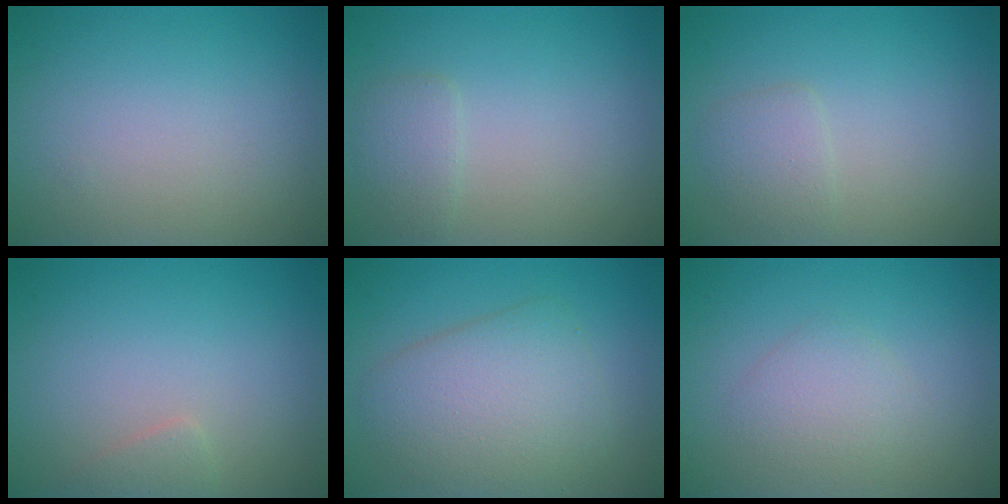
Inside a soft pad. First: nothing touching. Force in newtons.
{"total": 1.6, "press": 1.6, "slide": 0.2}
{"total": 1.7, "press": 1.7, "slide": 0.0}
{"total": 1.0, "press": 1.0, "slide": 0.1}
{"total": 5.5, "press": 5.5, "slide": 0.2}
{"total": 2.1, "press": 2.1, "slide": 0.1}